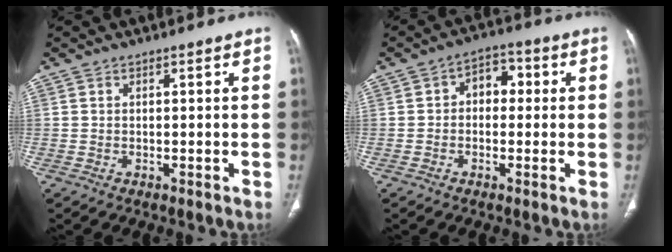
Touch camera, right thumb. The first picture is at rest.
{"total": 5.8, "force": [0.4, 4.1, 4.0], "torque": [-0.031, 0.020, -0.004]}